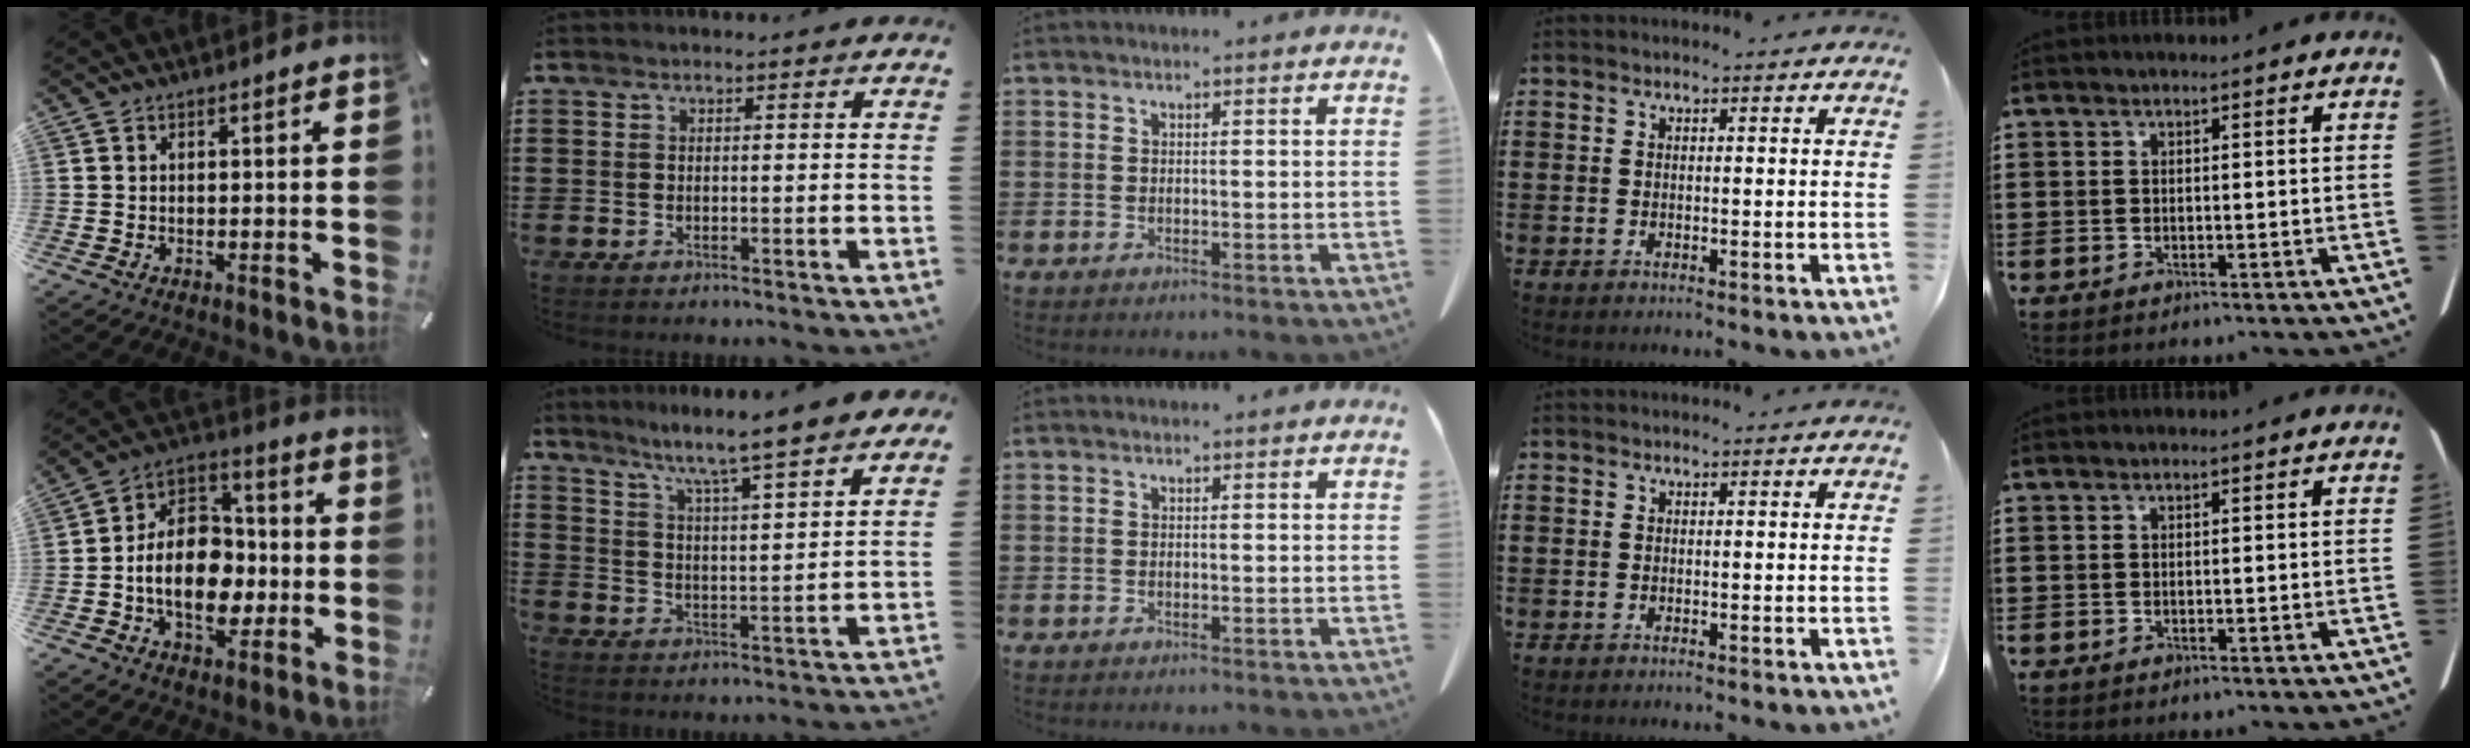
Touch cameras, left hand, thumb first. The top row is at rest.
{"thumb": {"total": 15.4, "force": [-3.4, 11.5, 9.7], "torque": [-0.186, 0.016, -0.059]}, "index": {"total": 5.1, "force": [4.5, -1.3, 2.0], "torque": [-0.061, -0.040, 0.065]}}